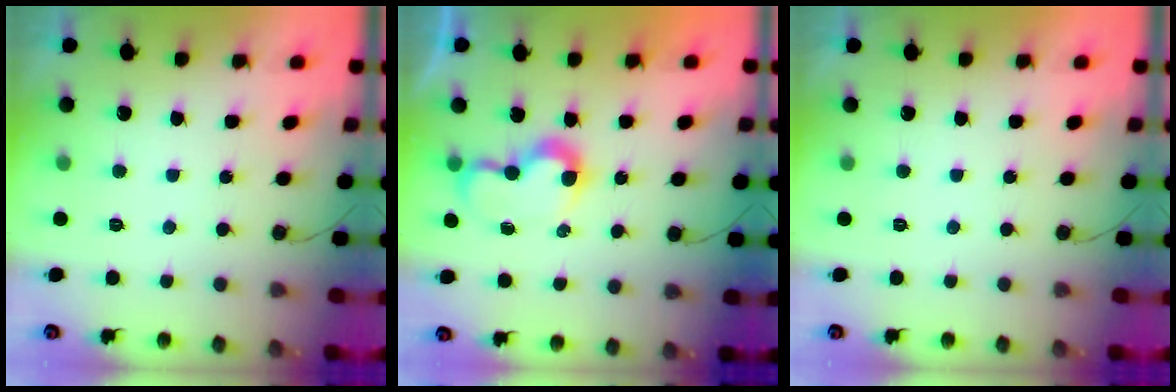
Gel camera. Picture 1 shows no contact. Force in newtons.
{"total": 7.2, "press": 7.2, "slide": 0.7}
{"total": 2.0, "press": 2.0, "slide": 0.1}